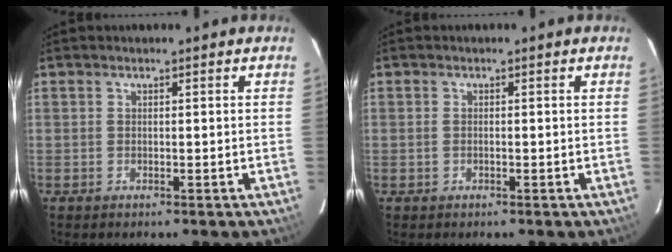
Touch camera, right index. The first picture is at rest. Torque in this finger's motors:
{"motor_torque": [-0.19, 0.04, 0.03, 0.00]}